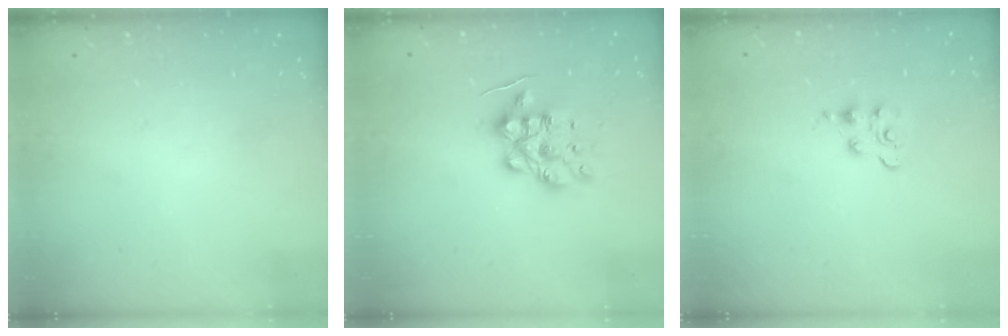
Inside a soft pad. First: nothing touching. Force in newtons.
{"total": 12.8, "press": 12.8, "slide": 0.3}
{"total": 3.0, "press": 3.0, "slide": 0.4}